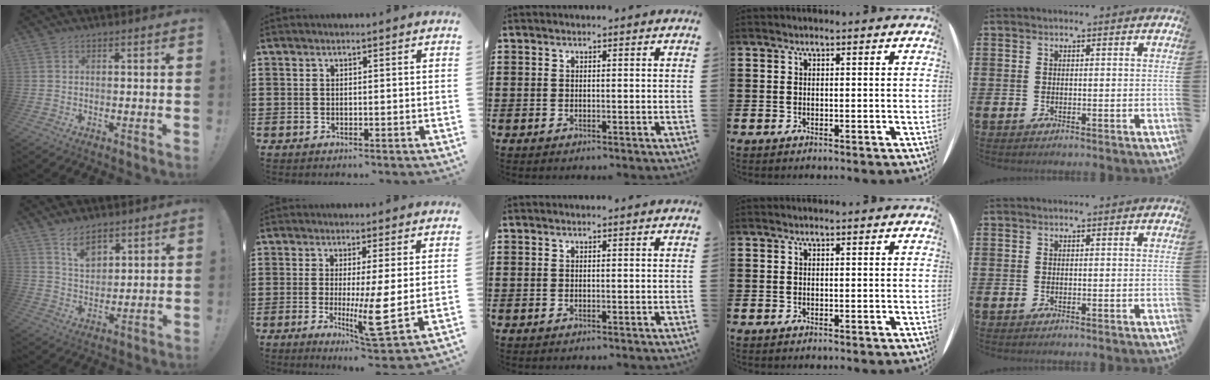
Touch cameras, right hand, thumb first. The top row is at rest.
{"thumb": {"total": 7.7, "force": [5.5, 4.2, 3.3], "torque": [-0.045, -0.033, 0.102]}, "index": {"total": 7.4, "force": [-0.3, 0.0, 7.4], "torque": [-0.138, -0.027, -0.006]}}